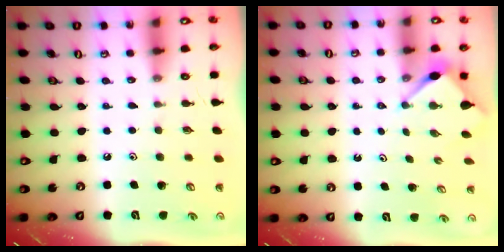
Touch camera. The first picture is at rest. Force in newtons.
{"total": 3.4, "press": 3.4, "slide": 0.3}